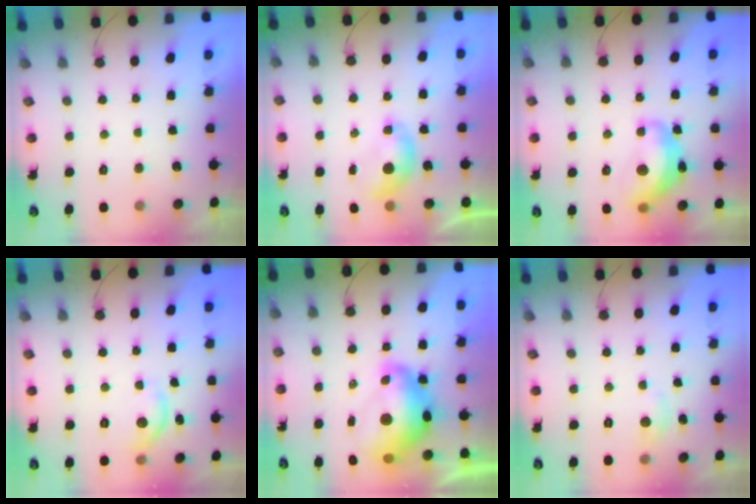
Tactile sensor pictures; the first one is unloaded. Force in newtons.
{"total": 5.6, "press": 5.5, "slide": 1.1}
{"total": 13.7, "press": 13.7, "slide": 0.9}
{"total": 7.7, "press": 7.7, "slide": 0.5}
{"total": 15.1, "press": 15.1, "slide": 1.1}
{"total": 2.8, "press": 2.8, "slide": 0.4}